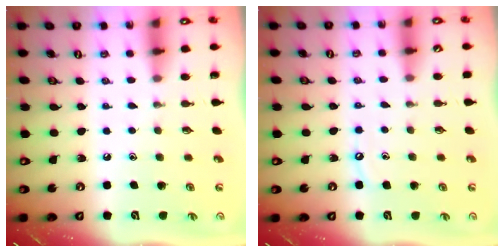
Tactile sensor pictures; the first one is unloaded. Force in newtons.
{"total": 5.2, "press": 5.1, "slide": 0.6}